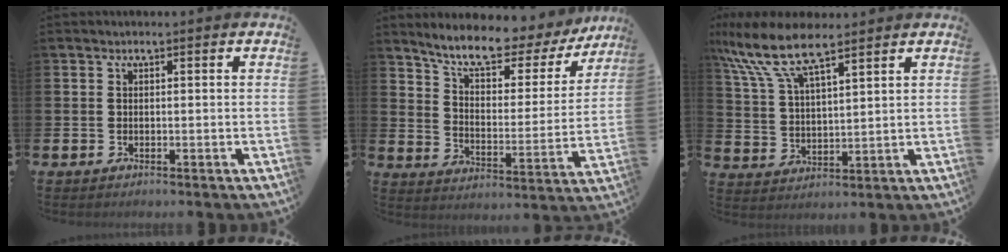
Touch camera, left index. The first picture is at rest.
{"total": 9.2, "force": [8.0, 2.1, 4.0], "torque": [-0.104, -0.052, 0.134]}
{"total": 10.1, "force": [7.8, 2.9, 5.6], "torque": [-0.137, -0.021, 0.140]}